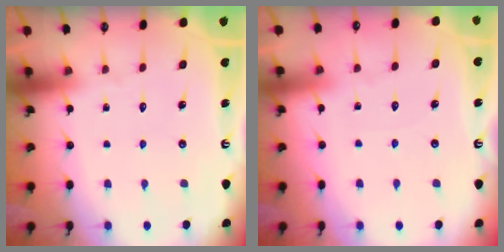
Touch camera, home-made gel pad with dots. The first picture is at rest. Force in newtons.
{"total": 1.4, "press": 1.4, "slide": 0.3}